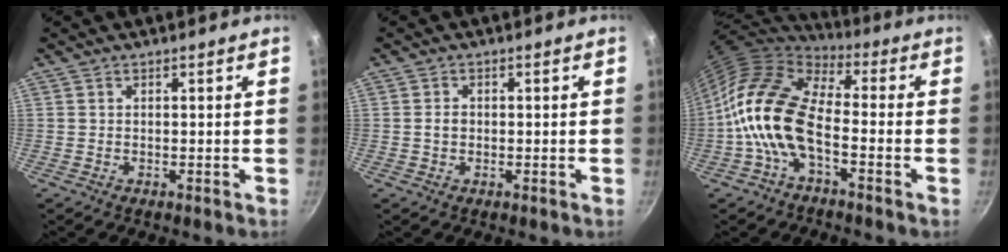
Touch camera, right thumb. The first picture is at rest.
{"total": 1.6, "force": [-0.1, 1.2, 1.0], "torque": [-0.013, 0.006, -0.002]}
{"total": 13.9, "force": [-3.3, 7.1, 11.5], "torque": [-0.204, 0.031, -0.080]}